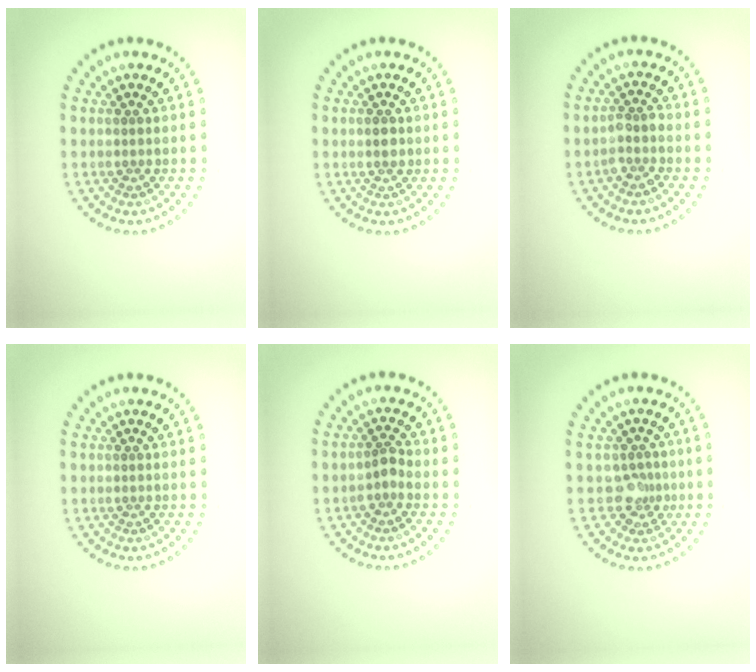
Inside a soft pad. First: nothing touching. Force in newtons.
{"total": 1.0, "press": 1.0, "slide": 0.0}
{"total": 1.6, "press": 1.5, "slide": 0.7}
{"total": 0.0}
{"total": 1.2, "press": 1.0, "slide": 0.8}
{"total": 2.1, "press": 1.5, "slide": 1.4}